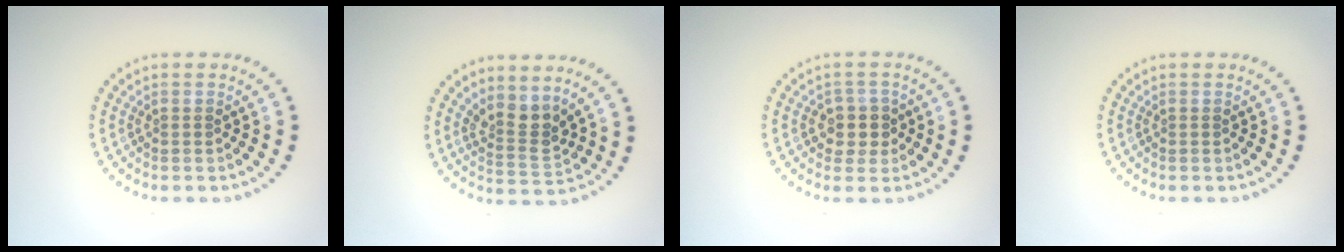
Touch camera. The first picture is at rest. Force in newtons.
{"total": 2.7, "press": 2.0, "slide": 1.8}
{"total": 2.6, "press": 2.3, "slide": 1.1}
{"total": 0.0}